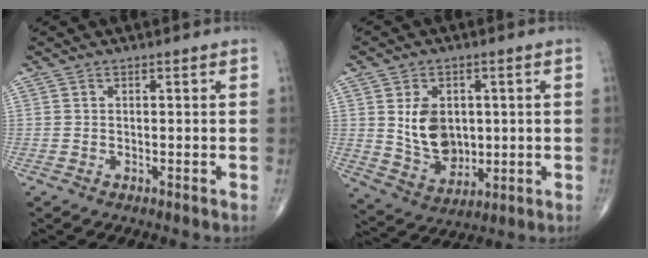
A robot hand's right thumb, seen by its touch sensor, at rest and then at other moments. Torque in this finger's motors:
{"motor_torque": [-0.06, 0.34, 0.85, 0.35, 0.10]}